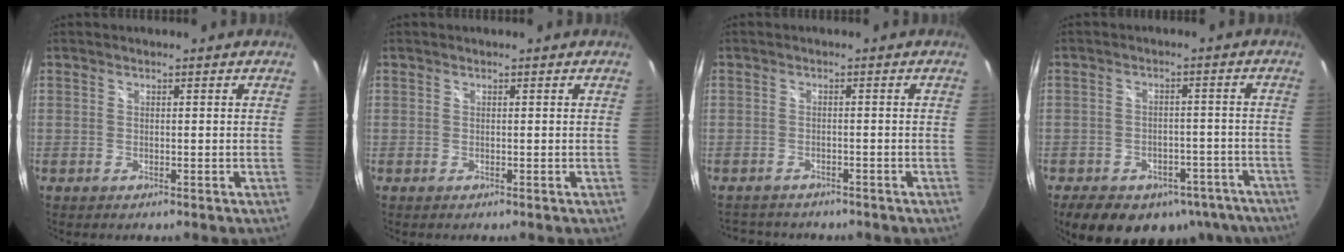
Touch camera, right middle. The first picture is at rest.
{"total": 0.0}
{"total": 5.8, "force": [-5.1, 2.4, 1.5], "torque": [-0.035, -0.006, -0.075]}
{"total": 17.6, "force": [-12.5, 9.8, 7.6], "torque": [-0.151, 0.006, -0.139]}